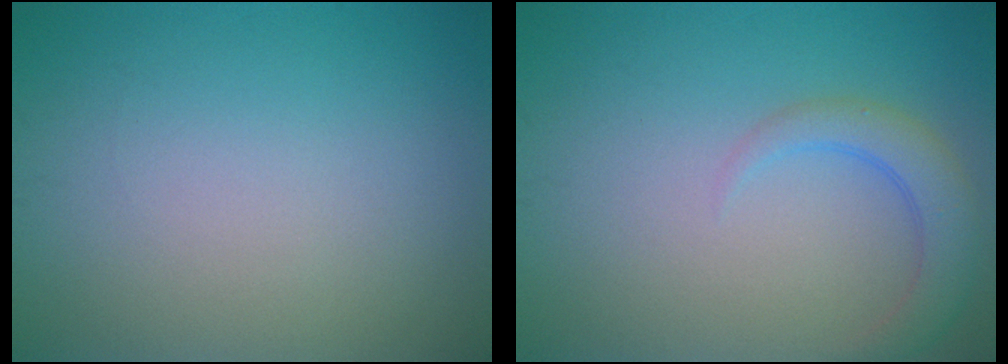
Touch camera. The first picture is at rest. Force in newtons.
{"total": 3.0, "press": 3.0, "slide": 0.3}